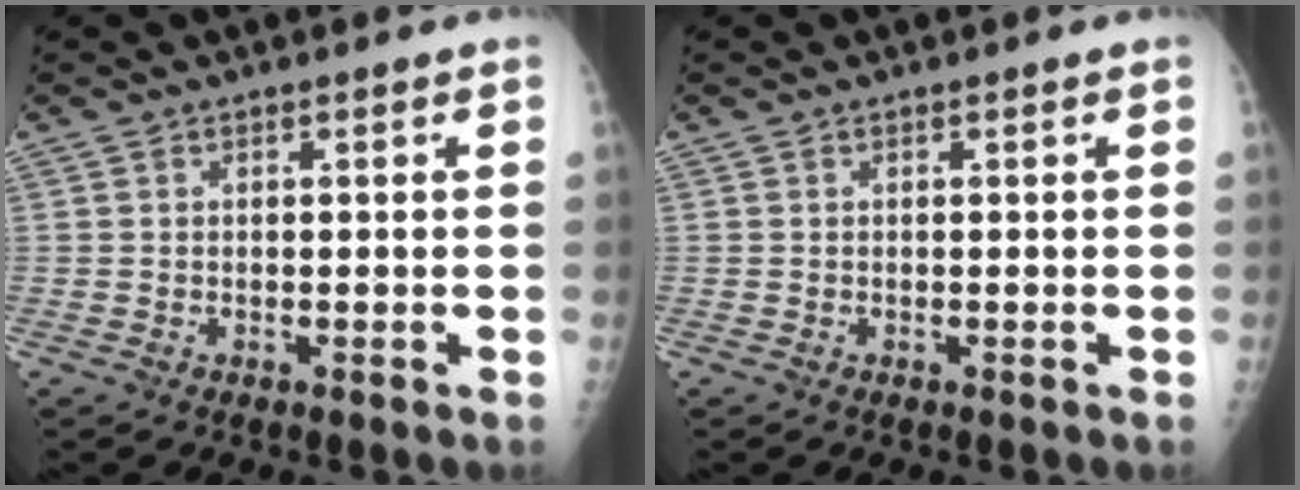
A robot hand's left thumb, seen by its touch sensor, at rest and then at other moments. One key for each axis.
{"total": 0.0}